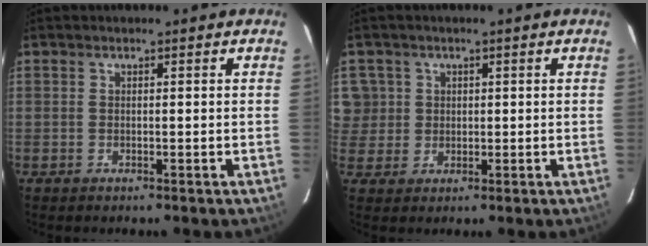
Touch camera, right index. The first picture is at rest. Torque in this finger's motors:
{"motor_torque": [0.05, 0.03, 0.01, -0.02]}